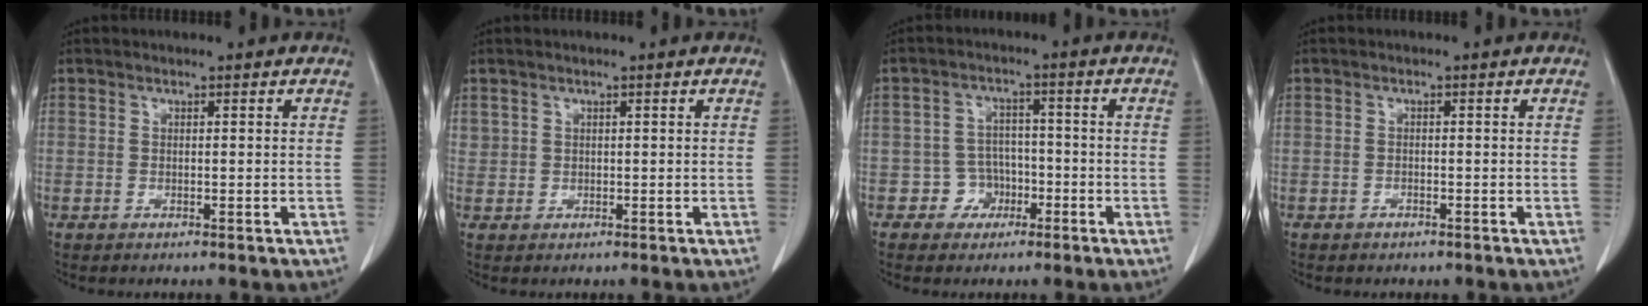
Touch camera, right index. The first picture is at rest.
{"total": 1.2, "force": [0.6, 1.0, 0.1], "torque": [0.011, 0.007, 0.009]}
{"total": 4.3, "force": [-2.0, 3.7, 0.6], "torque": [0.000, 0.017, -0.030]}
{"total": 0.9, "force": [-0.6, 0.6, 0.2], "torque": [-0.006, 0.002, -0.008]}